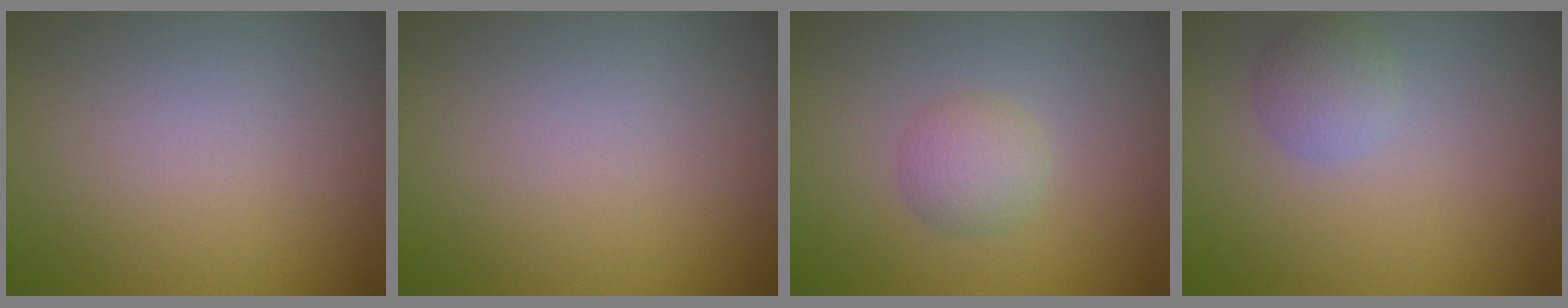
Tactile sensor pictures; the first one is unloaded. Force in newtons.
{"total": 0.0}
{"total": 2.1, "press": 2.1, "slide": 0.1}
{"total": 2.0, "press": 2.0, "slide": 0.0}